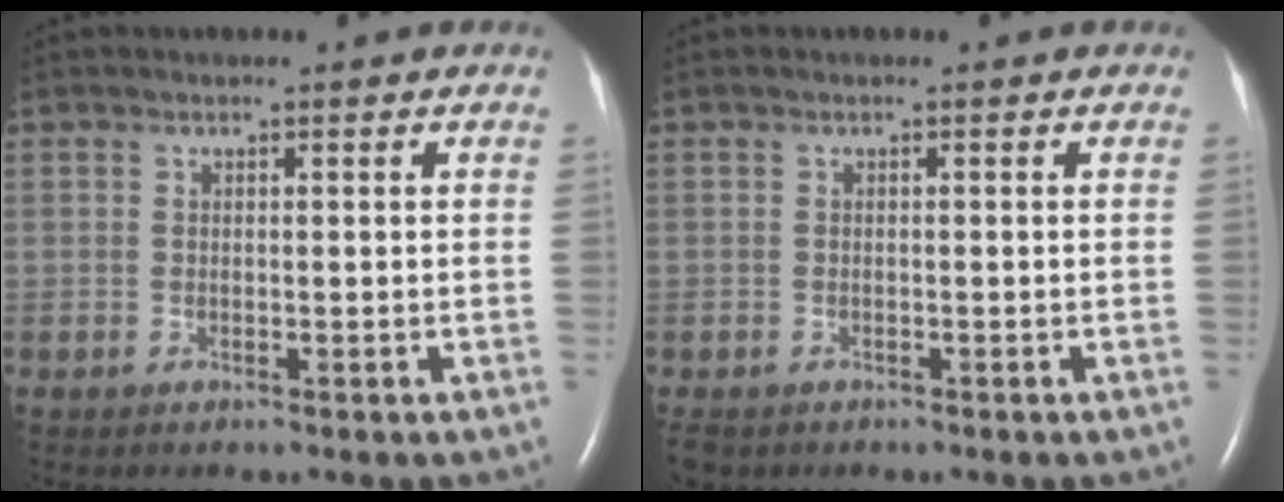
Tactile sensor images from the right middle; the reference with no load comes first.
{"total": 2.4, "force": [-1.8, 1.4, 0.8], "torque": [-0.018, -0.004, -0.026]}